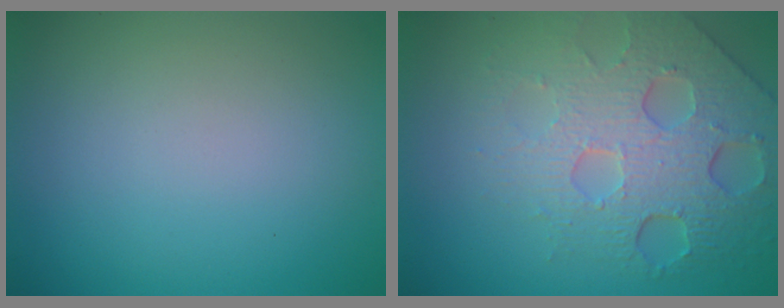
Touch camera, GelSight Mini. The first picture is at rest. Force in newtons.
{"total": 7.8, "press": 5.3, "slide": 5.7}